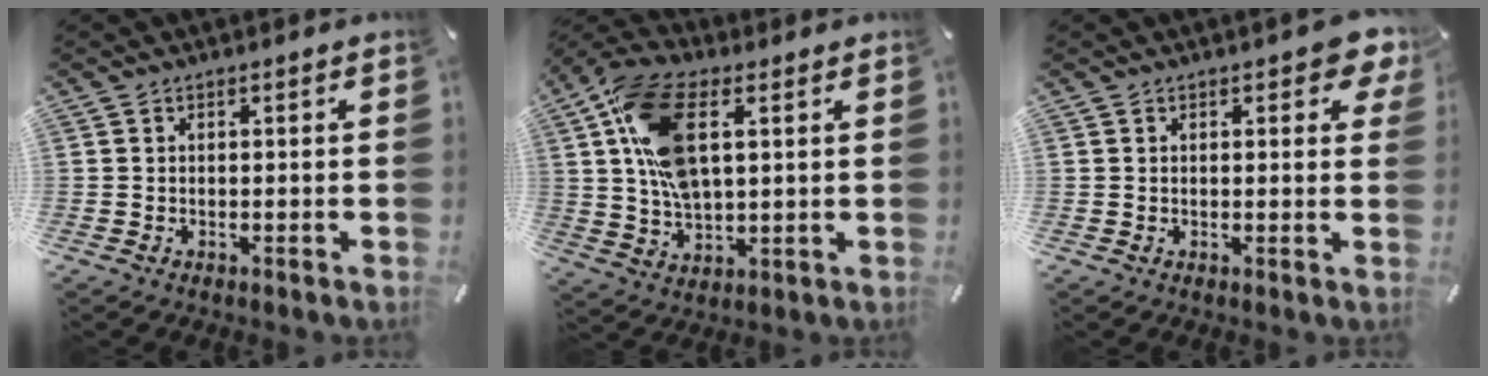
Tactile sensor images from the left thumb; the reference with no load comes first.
{"total": 15.7, "force": [4.5, 8.6, 12.3], "torque": [-0.267, 0.007, 0.086]}
{"total": 4.1, "force": [2.0, 2.0, 2.9], "torque": [-0.032, -0.004, 0.029]}